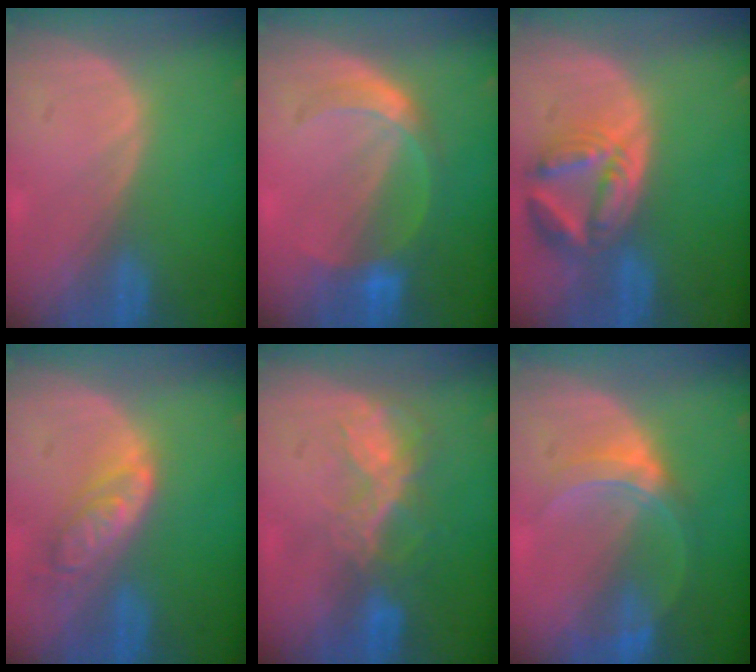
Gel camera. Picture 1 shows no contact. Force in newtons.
{"total": 5.6, "press": 5.3, "slide": 1.9}
{"total": 8.2, "press": 7.2, "slide": 3.9}
{"total": 6.2, "press": 5.6, "slide": 2.8}
{"total": 6.8, "press": 5.8, "slide": 3.4}
{"total": 5.3, "press": 5.2, "slide": 0.8}